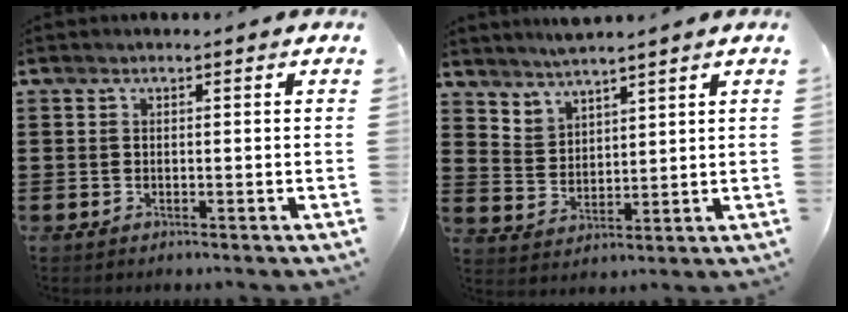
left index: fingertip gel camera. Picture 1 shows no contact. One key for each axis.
{"total": 3.9, "fx": 3.8, "fy": 0.6, "fz": -0.3, "tx": -0.006, "ty": -0.013, "tz": 0.073}